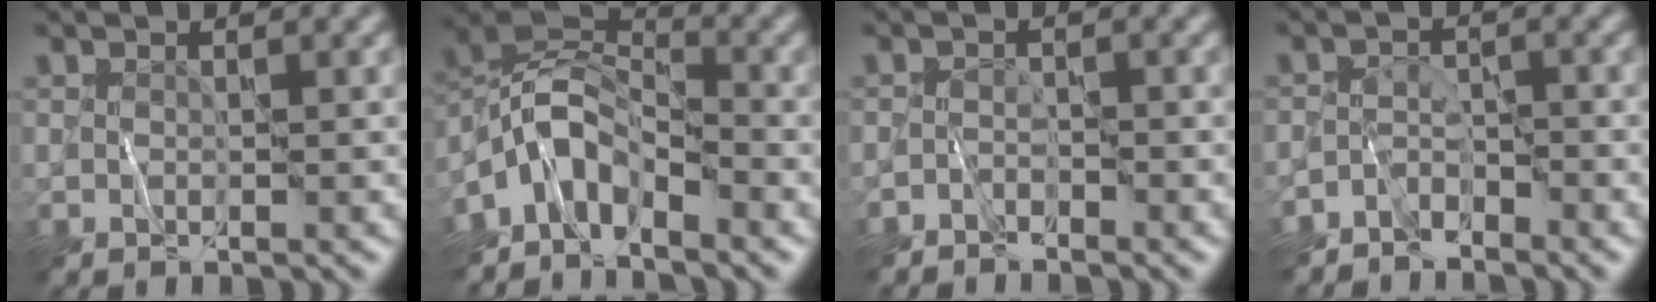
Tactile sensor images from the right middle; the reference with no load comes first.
{"total": 5.0, "force": [-3.3, 2.5, 2.8], "torque": [-0.040, 0.006, -0.077]}
{"total": 1.4, "force": [-1.3, 0.5, 0.2], "torque": [-0.002, 0.008, -0.027]}
{"total": 2.5, "force": [-2.3, 1.0, 0.5], "torque": [-0.005, 0.005, -0.052]}